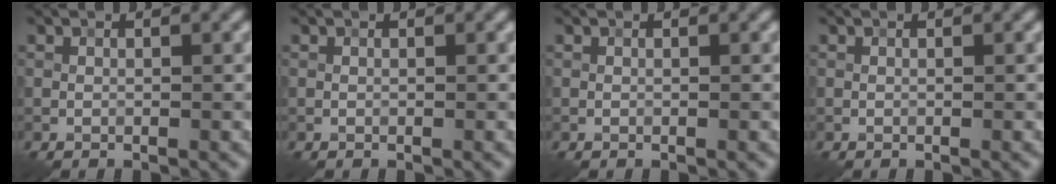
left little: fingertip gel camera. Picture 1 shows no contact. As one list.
[{"total": 0.0}, {"total": 0.0}, {"total": 0.0}]